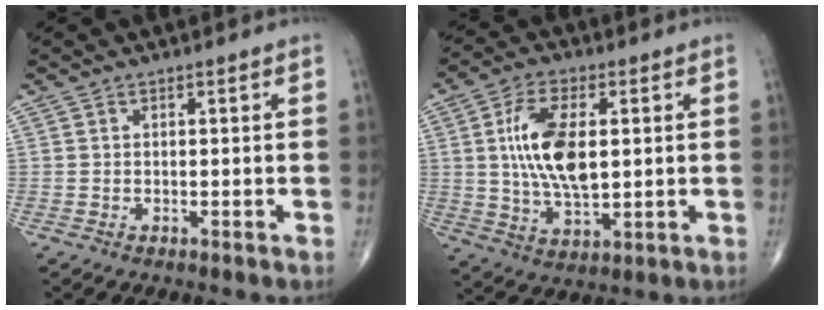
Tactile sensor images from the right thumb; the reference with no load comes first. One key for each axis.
{"total": 13.3, "fx": 1.8, "fy": 6.5, "fz": 11.4, "tx": -0.214, "ty": -0.008, "tz": 0.037}